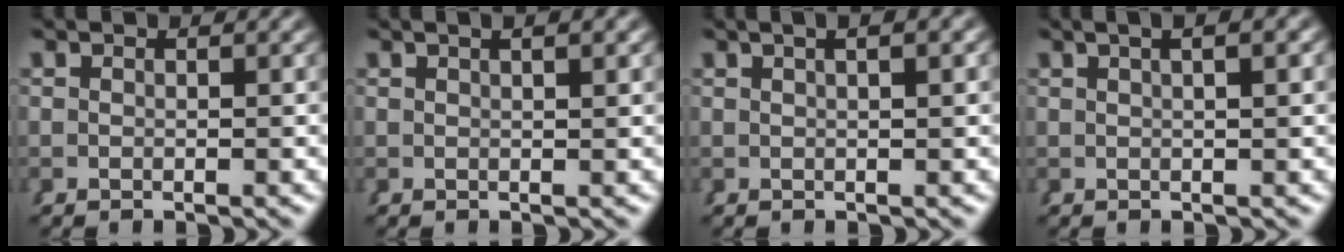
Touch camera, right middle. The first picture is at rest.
{"total": 1.5, "force": [0.9, 0.1, 1.2], "torque": [-0.014, 0.011, 0.011]}
{"total": 2.4, "force": [1.1, 0.4, 2.1], "torque": [-0.016, 0.019, 0.011]}
{"total": 2.8, "force": [1.3, 0.4, 2.5], "torque": [-0.018, 0.022, 0.014]}